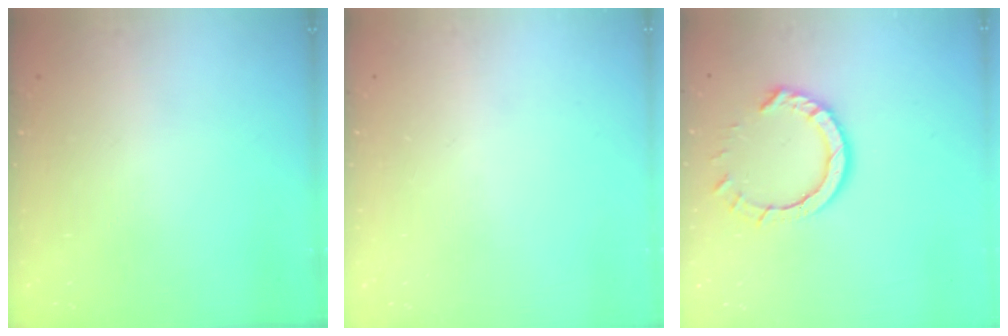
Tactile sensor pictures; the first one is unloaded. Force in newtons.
{"total": 0.0}
{"total": 8.6, "press": 8.5, "slide": 0.6}